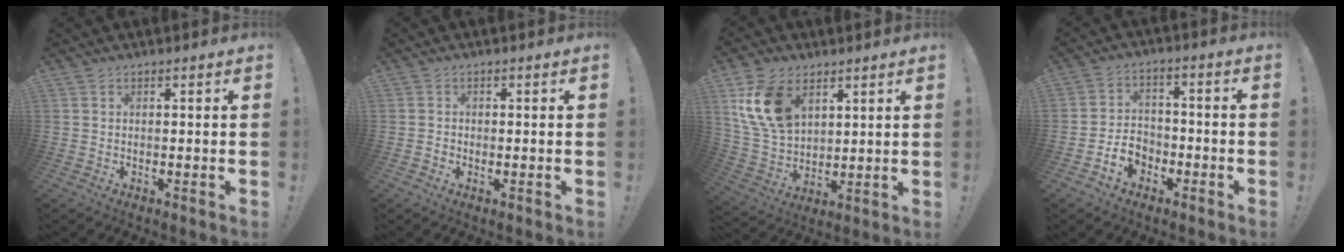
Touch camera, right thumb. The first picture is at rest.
{"total": 0.8, "force": [-0.4, 0.6, 0.2], "torque": [-0.002, 0.001, -0.007]}
{"total": 15.8, "force": [7.0, 10.2, 9.9], "torque": [-0.192, -0.021, 0.135]}
{"total": 8.0, "force": [-4.7, 5.7, 3.2], "torque": [-0.061, 0.030, -0.081]}